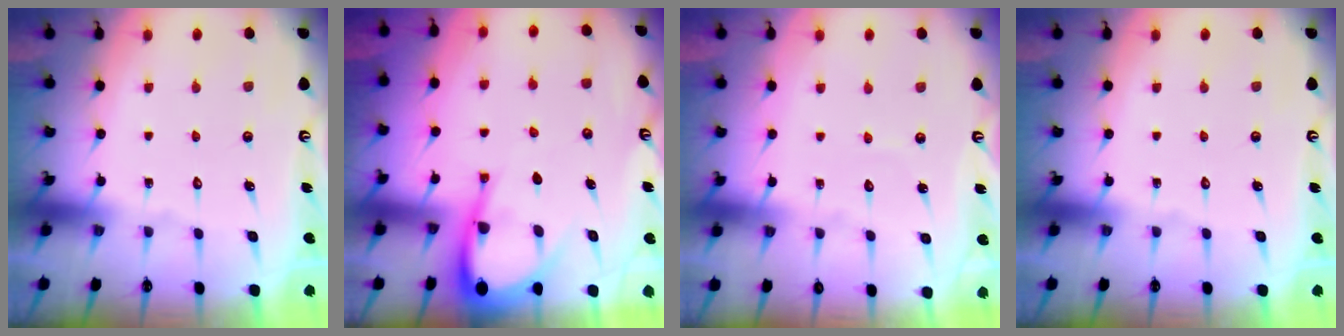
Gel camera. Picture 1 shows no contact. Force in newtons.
{"total": 8.7, "press": 8.7, "slide": 1.0}
{"total": 2.7, "press": 2.7, "slide": 0.3}
{"total": 0.0}